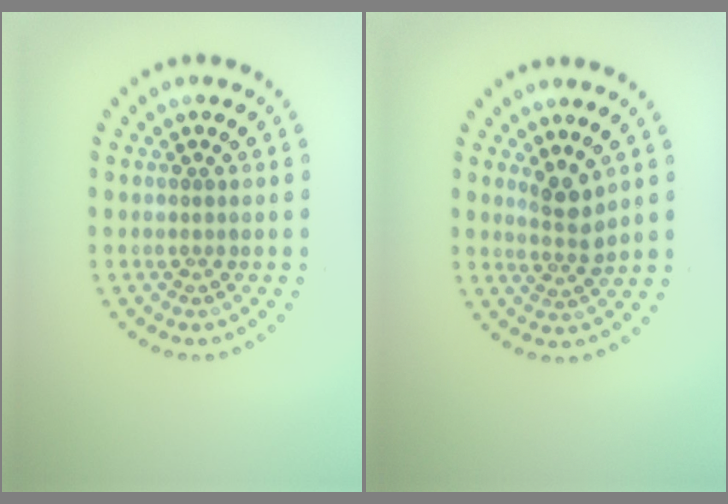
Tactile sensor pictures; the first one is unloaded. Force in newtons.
{"total": 2.4, "press": 1.8, "slide": 1.5}